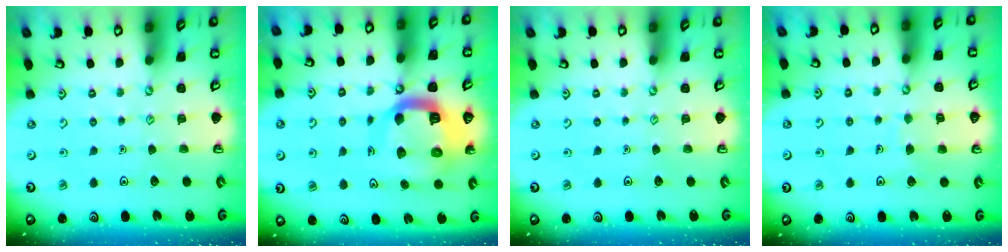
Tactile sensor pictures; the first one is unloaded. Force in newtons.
{"total": 15.0, "press": 14.9, "slide": 1.7}
{"total": 0.0}
{"total": 4.4, "press": 4.4, "slide": 0.3}